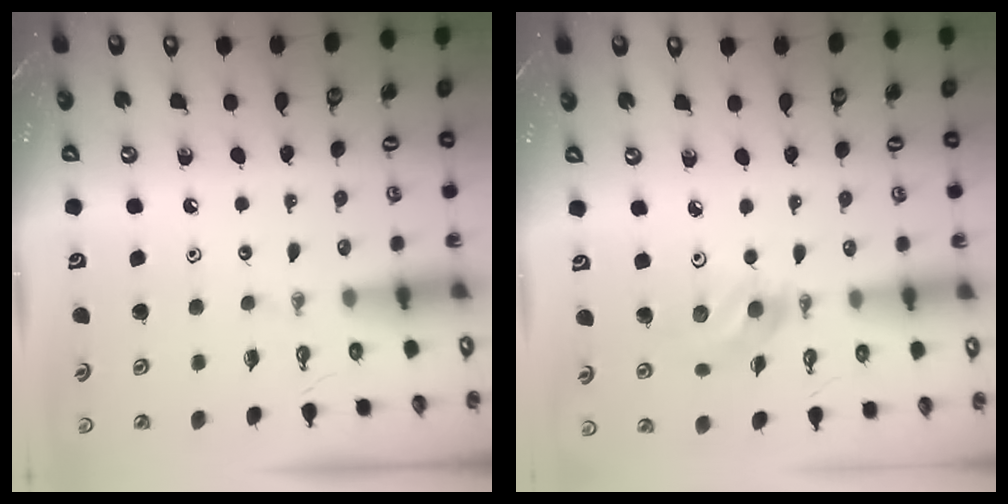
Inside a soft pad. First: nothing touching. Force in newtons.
{"total": 8.5, "press": 8.2, "slide": 2.2}